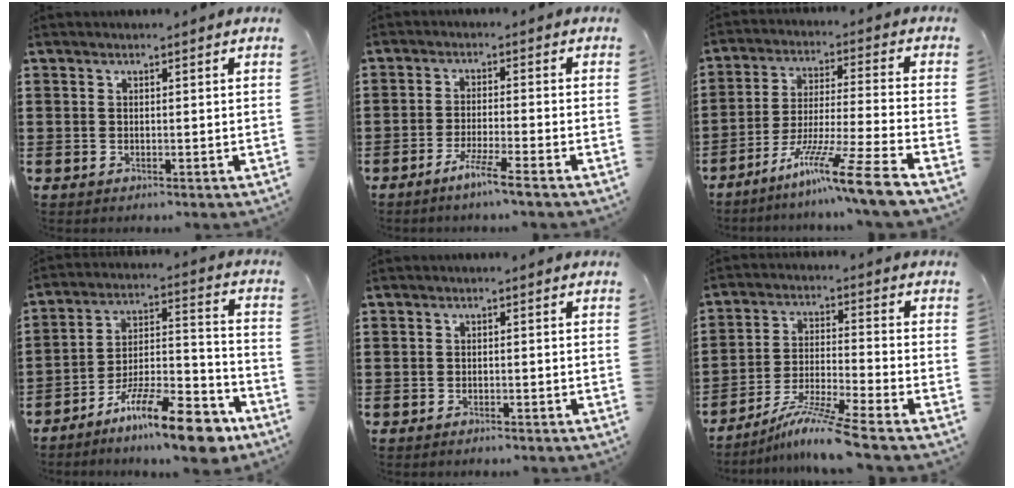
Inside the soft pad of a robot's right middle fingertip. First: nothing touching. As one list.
[{"total": 4.1, "force": [-3.3, -0.6, 2.4], "torque": [-0.047, -0.008, -0.060]}, {"total": 12.1, "force": [-9.3, -0.9, 7.7], "torque": [-0.140, 0.002, -0.178]}, {"total": 14.9, "force": [-11.4, 2.4, 9.4], "torque": [-0.149, 0.043, -0.201]}, {"total": 0.8, "force": [-0.8, 0.1, 0.0], "torque": [-0.003, -0.001, -0.016]}, {"total": 8.3, "force": [-6.8, -0.7, 4.7], "torque": [-0.101, -0.018, -0.133]}]